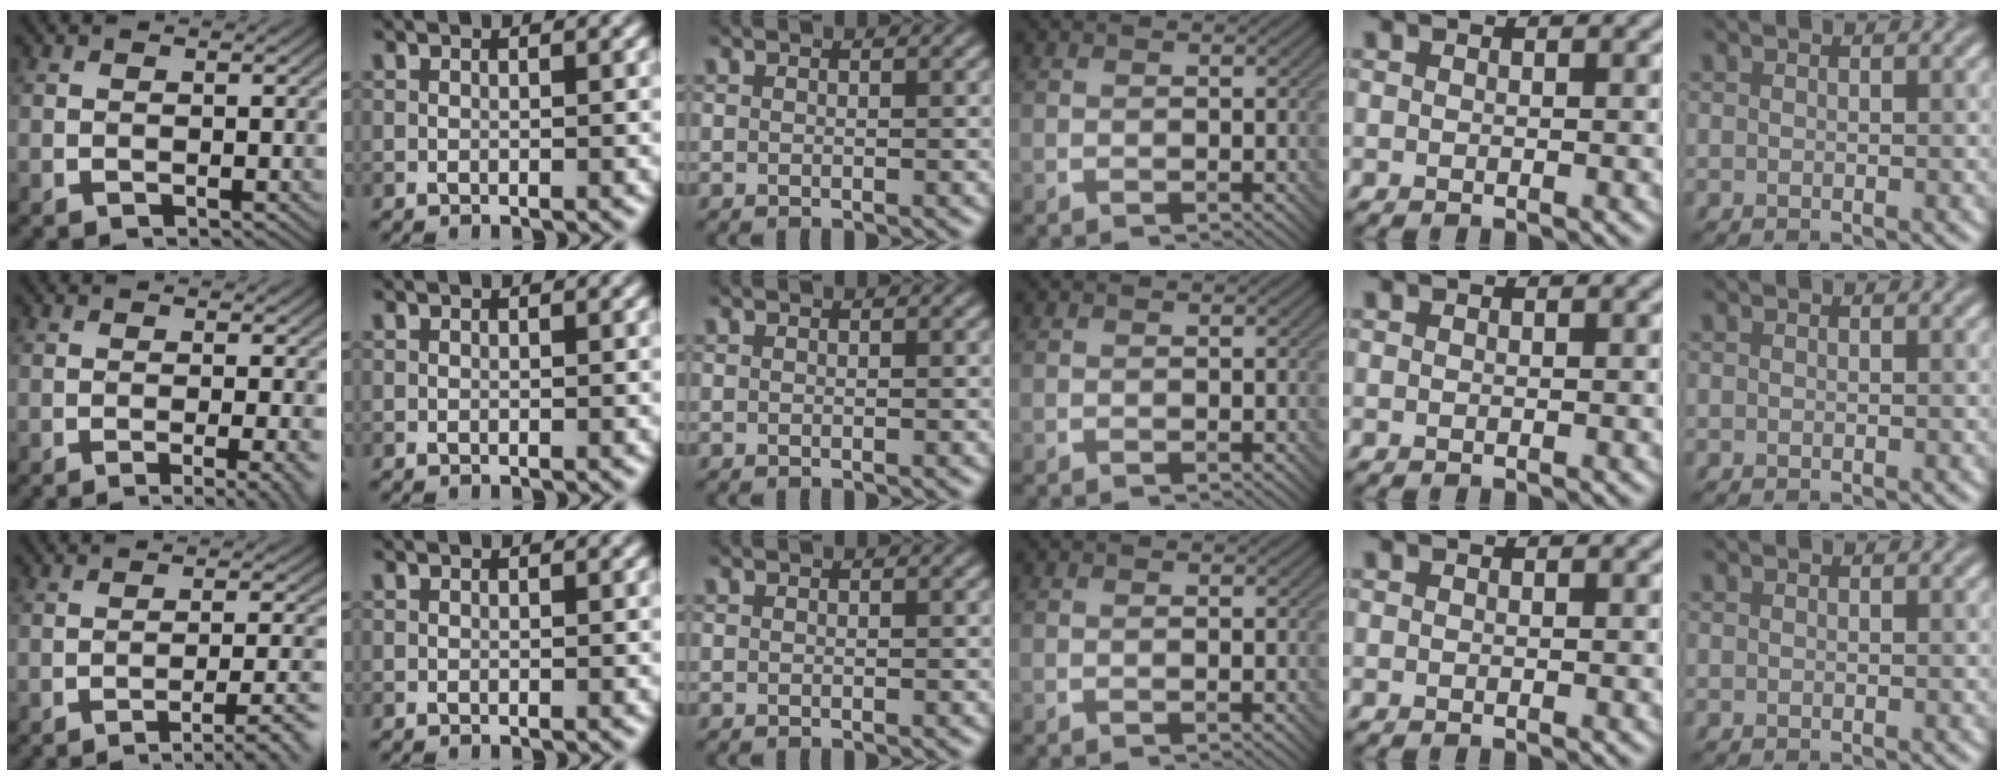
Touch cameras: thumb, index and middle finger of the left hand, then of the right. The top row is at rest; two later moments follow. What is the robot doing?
{"motion": "screw", "object": "bottle cap"}